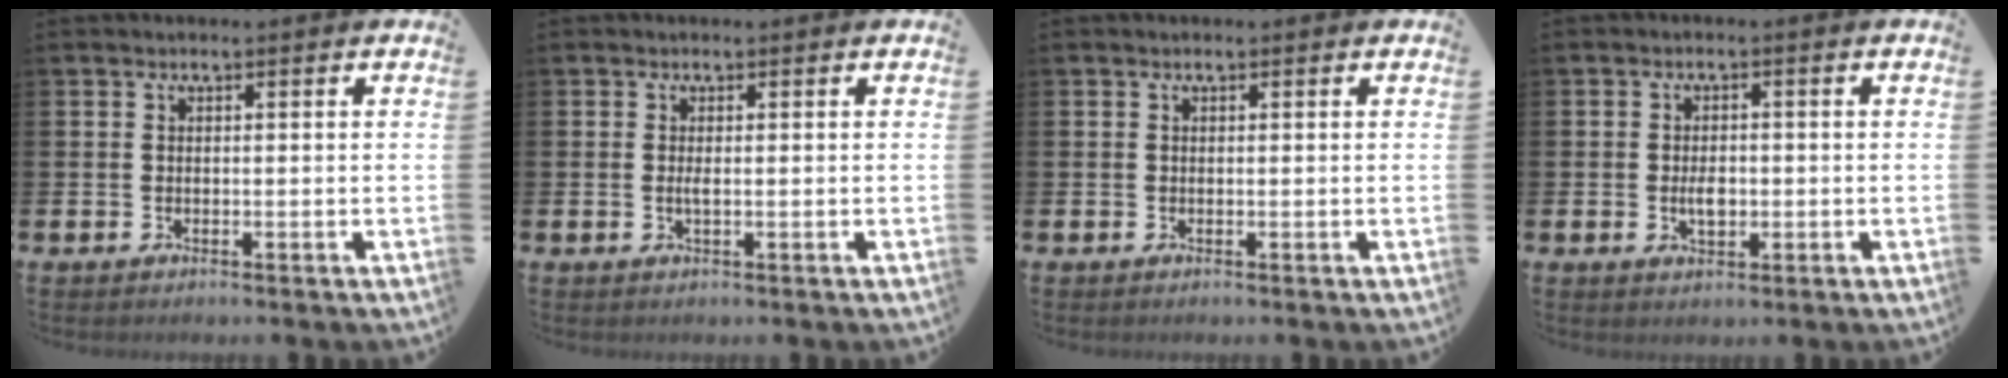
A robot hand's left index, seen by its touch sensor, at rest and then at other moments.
{"total": 0.8, "force": [0.0, 0.1, 0.8], "torque": [-0.022, 0.002, 0.000]}
{"total": 0.0}
{"total": 2.7, "force": [-0.3, 1.6, 2.1], "torque": [-0.031, 0.000, -0.008]}